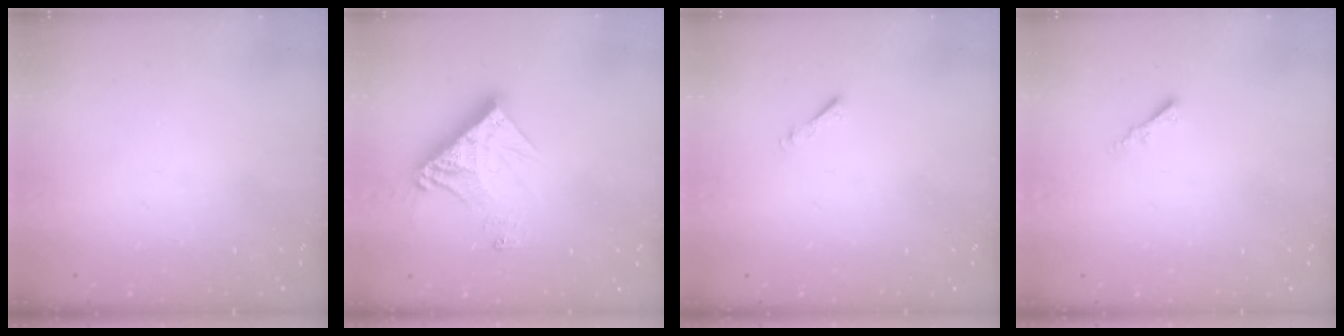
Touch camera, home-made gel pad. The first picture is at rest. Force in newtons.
{"total": 13.2, "press": 13.1, "slide": 1.5}
{"total": 0.8, "press": 0.7, "slide": 0.3}
{"total": 1.7, "press": 1.6, "slide": 0.5}